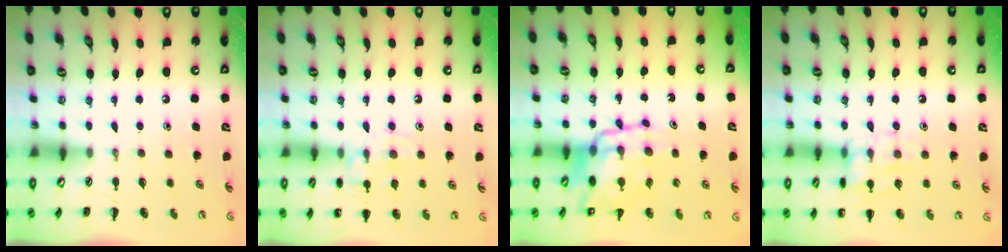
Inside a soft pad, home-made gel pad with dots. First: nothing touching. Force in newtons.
{"total": 10.0, "press": 9.9, "slide": 1.1}
{"total": 12.4, "press": 11.9, "slide": 3.5}
{"total": 11.3, "press": 11.2, "slide": 1.0}